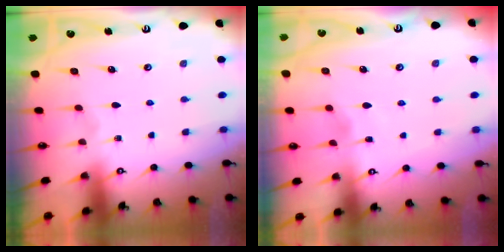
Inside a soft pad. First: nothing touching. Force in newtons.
{"total": 2.3, "press": 2.3, "slide": 0.3}